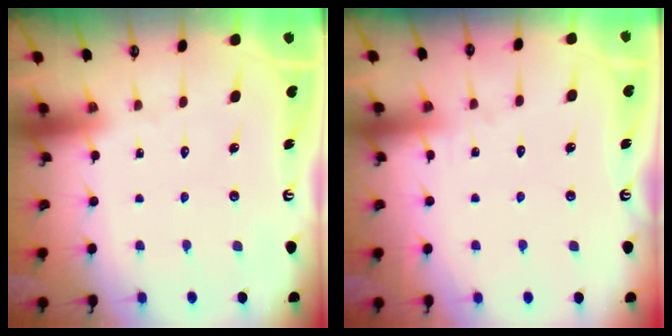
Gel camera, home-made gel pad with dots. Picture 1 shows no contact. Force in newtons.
{"total": 2.5, "press": 2.5, "slide": 0.4}